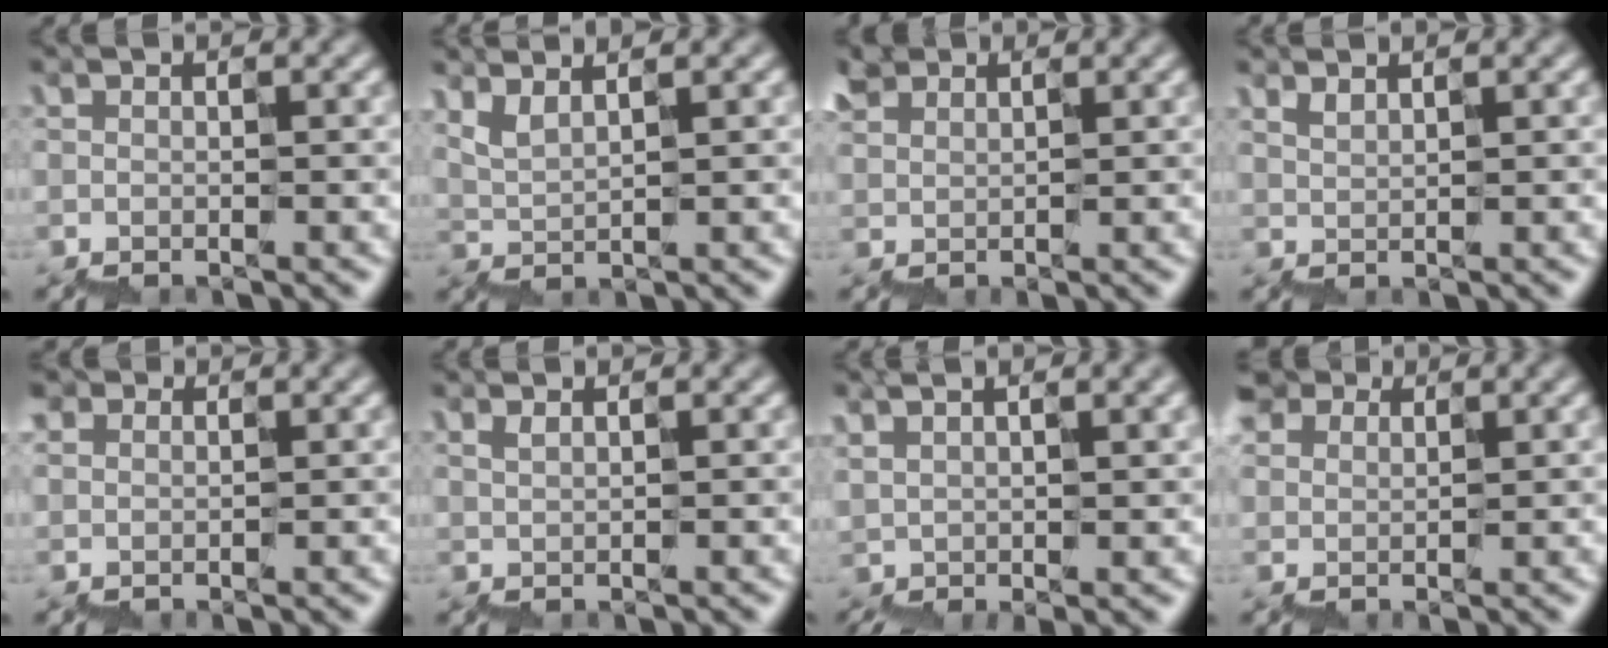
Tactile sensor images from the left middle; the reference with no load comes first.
{"total": 2.7, "force": [2.6, 0.3, 0.6], "torque": [-0.010, 0.011, 0.052]}
{"total": 2.9, "force": [2.1, 1.8, 0.9], "torque": [-0.015, 0.016, 0.033]}
{"total": 1.7, "force": [1.7, 0.1, 0.3], "torque": [-0.006, 0.010, 0.034]}
{"total": 1.2, "force": [0.5, 1.0, 0.5], "torque": [0.000, 0.007, 0.006]}
{"total": 1.5, "force": [1.4, 0.2, 0.6], "torque": [-0.005, 0.007, 0.027]}
{"total": 8.1, "force": [3.0, 3.3, 6.7], "torque": [-0.092, 0.032, 0.062]}
{"total": 4.4, "force": [2.4, 3.2, 1.9], "torque": [-0.033, 0.012, 0.042]}